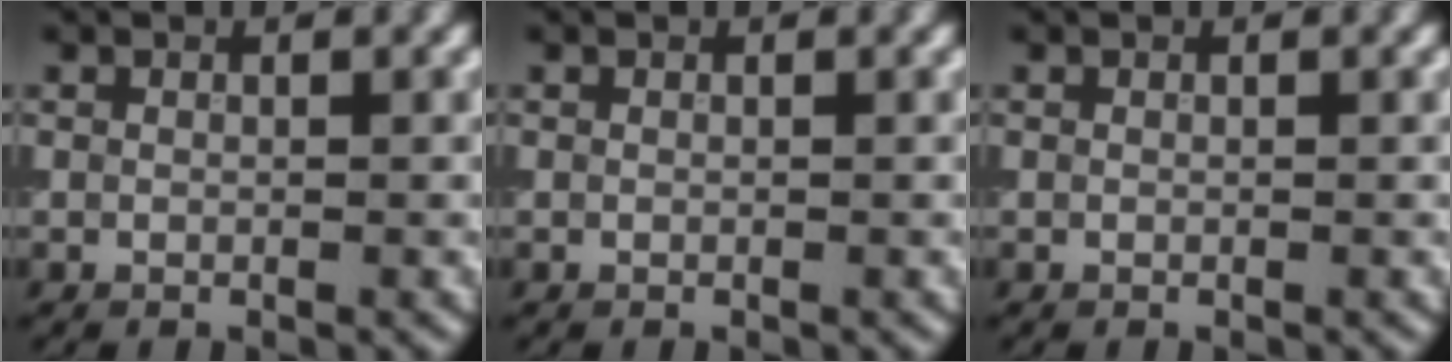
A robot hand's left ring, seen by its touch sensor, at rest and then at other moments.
{"total": 0.0}
{"total": 0.0}